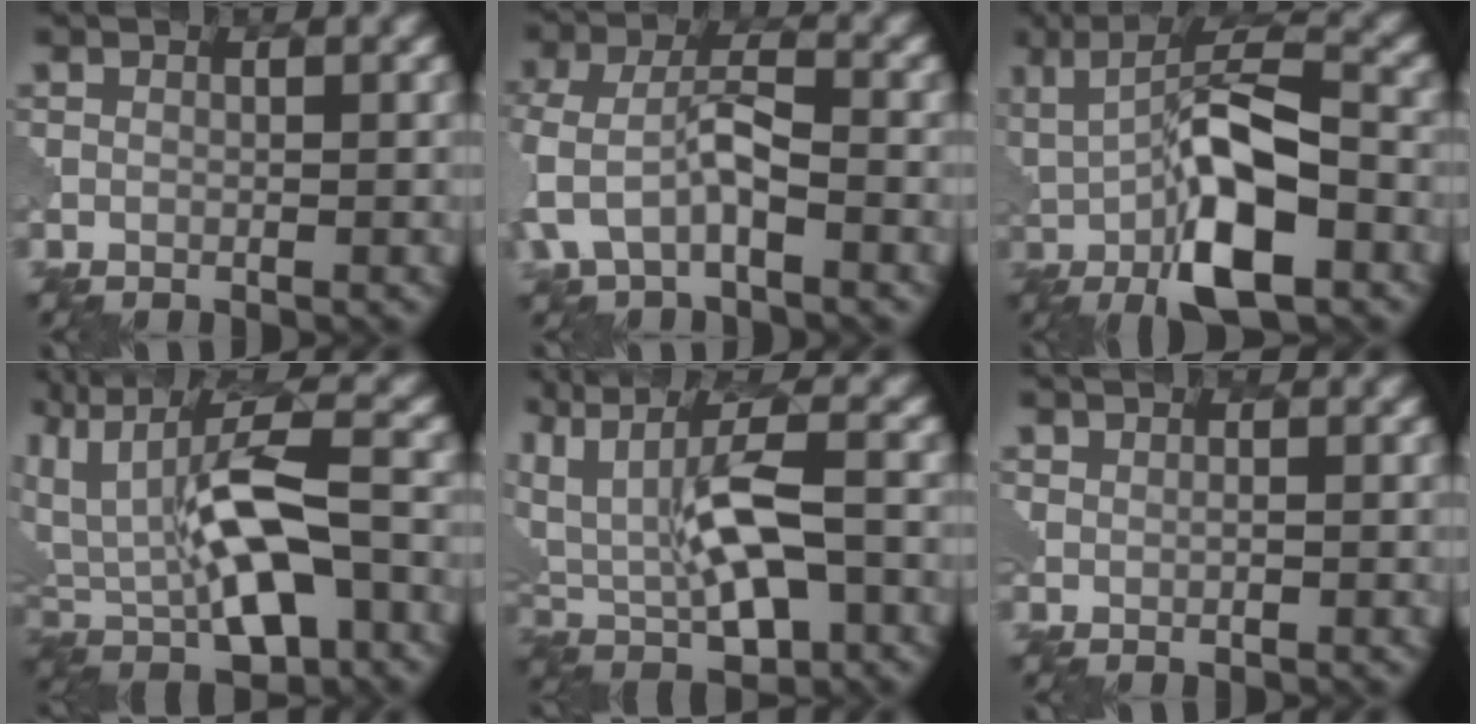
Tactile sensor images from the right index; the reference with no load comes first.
{"total": 4.9, "force": [-1.4, 2.4, 4.1], "torque": [-0.100, 0.008, -0.033]}
{"total": 10.1, "force": [-1.4, 3.7, 9.3], "torque": [-0.157, 0.008, -0.028]}
{"total": 11.2, "force": [-0.5, 5.2, 9.9], "torque": [-0.175, 0.010, -0.015]}
{"total": 9.9, "force": [0.9, 4.7, 8.6], "torque": [-0.158, 0.008, 0.010]}
{"total": 0.9, "force": [0.4, 0.5, 0.6], "torque": [-0.012, 0.001, 0.009]}